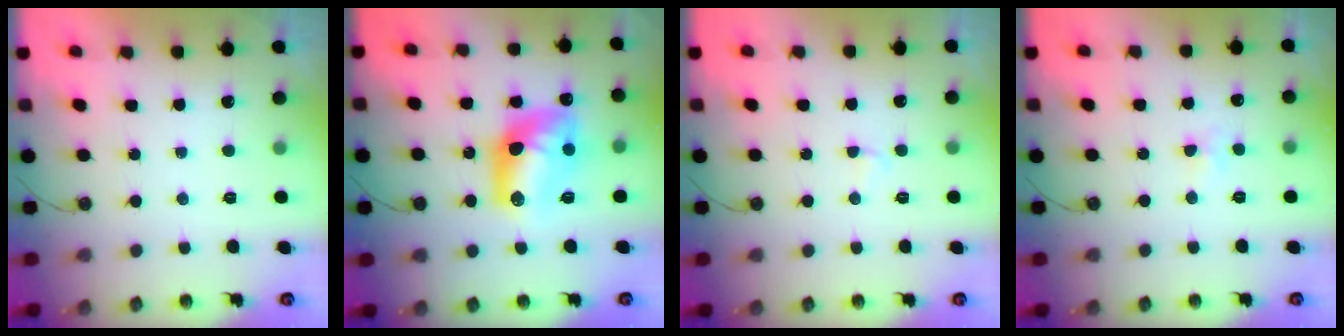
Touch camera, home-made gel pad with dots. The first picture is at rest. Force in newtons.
{"total": 13.2, "press": 13.2, "slide": 0.8}
{"total": 2.6, "press": 2.6, "slide": 0.2}
{"total": 3.6, "press": 3.5, "slide": 0.4}